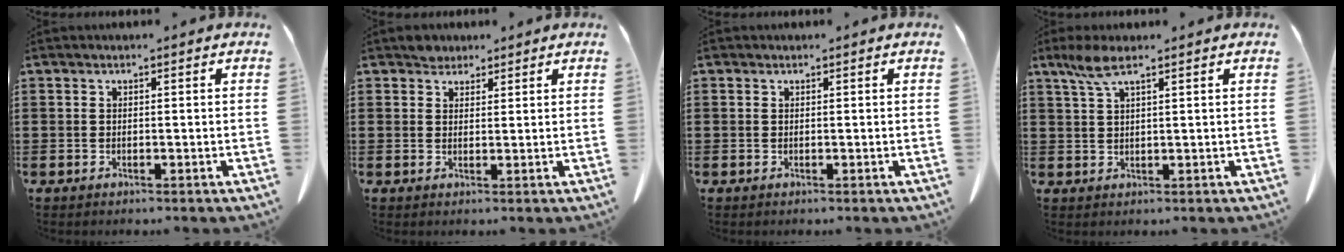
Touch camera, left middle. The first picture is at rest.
{"total": 2.3, "force": [2.0, 1.0, 0.2], "torque": [-0.001, 0.000, 0.039]}
{"total": 0.0}
{"total": 4.3, "force": [2.5, 1.0, 3.4], "torque": [-0.080, 0.000, 0.043]}